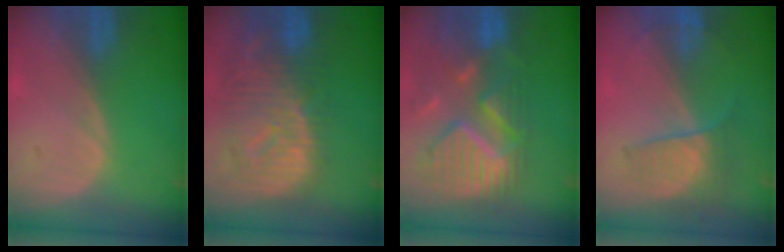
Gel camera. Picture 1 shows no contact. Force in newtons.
{"total": 12.5, "press": 10.8, "slide": 6.3}
{"total": 12.0, "press": 10.5, "slide": 5.9}
{"total": 7.2, "press": 6.0, "slide": 3.9}